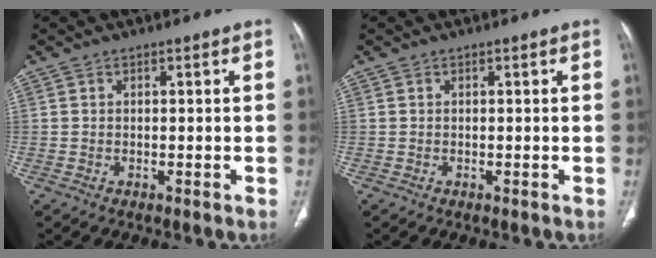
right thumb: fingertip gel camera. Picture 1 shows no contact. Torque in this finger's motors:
{"motor_torque": [0.01, 0.00, -0.02, 0.46, 0.01]}